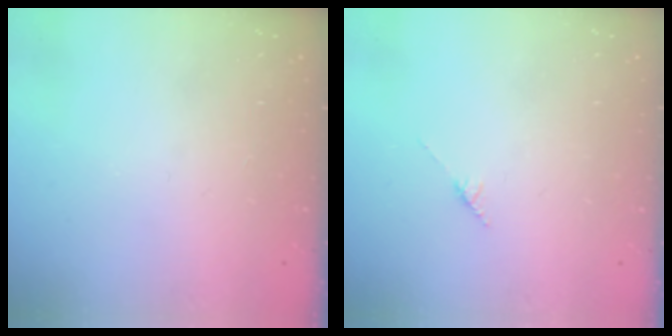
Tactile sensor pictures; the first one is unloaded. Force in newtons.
{"total": 2.8, "press": 2.8, "slide": 0.4}